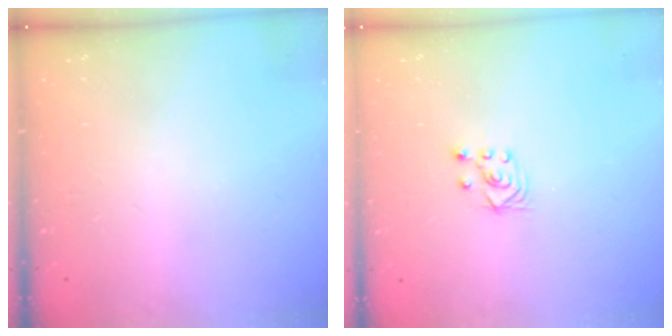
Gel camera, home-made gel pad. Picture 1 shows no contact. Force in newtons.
{"total": 2.6, "press": 2.5, "slide": 1.0}